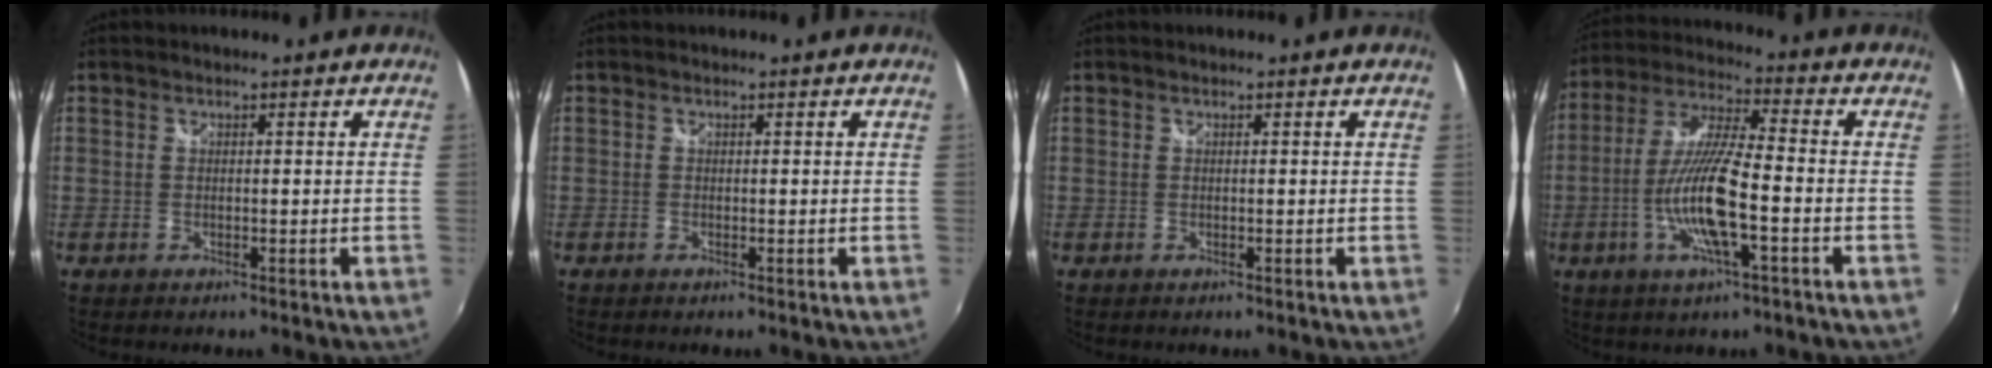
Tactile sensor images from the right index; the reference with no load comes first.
{"total": 0.0}
{"total": 0.0}
{"total": 13.2, "force": [-3.9, 1.9, 12.5], "torque": [-0.253, -0.007, -0.075]}